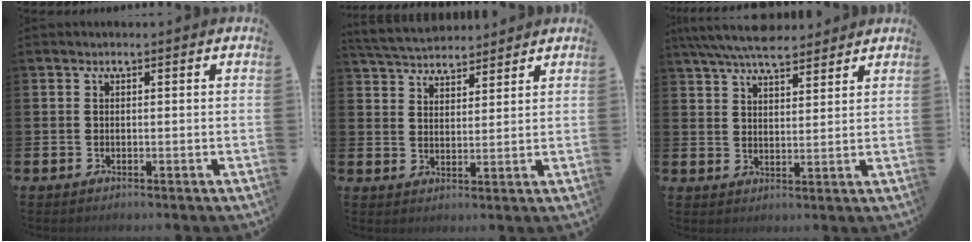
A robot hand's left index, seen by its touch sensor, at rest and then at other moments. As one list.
[{"total": 4.9, "force": [4.7, 1.0, 0.4], "torque": [-0.032, -0.021, 0.087]}, {"total": 6.7, "force": [6.2, 1.6, 1.9], "torque": [-0.055, -0.023, 0.115]}]